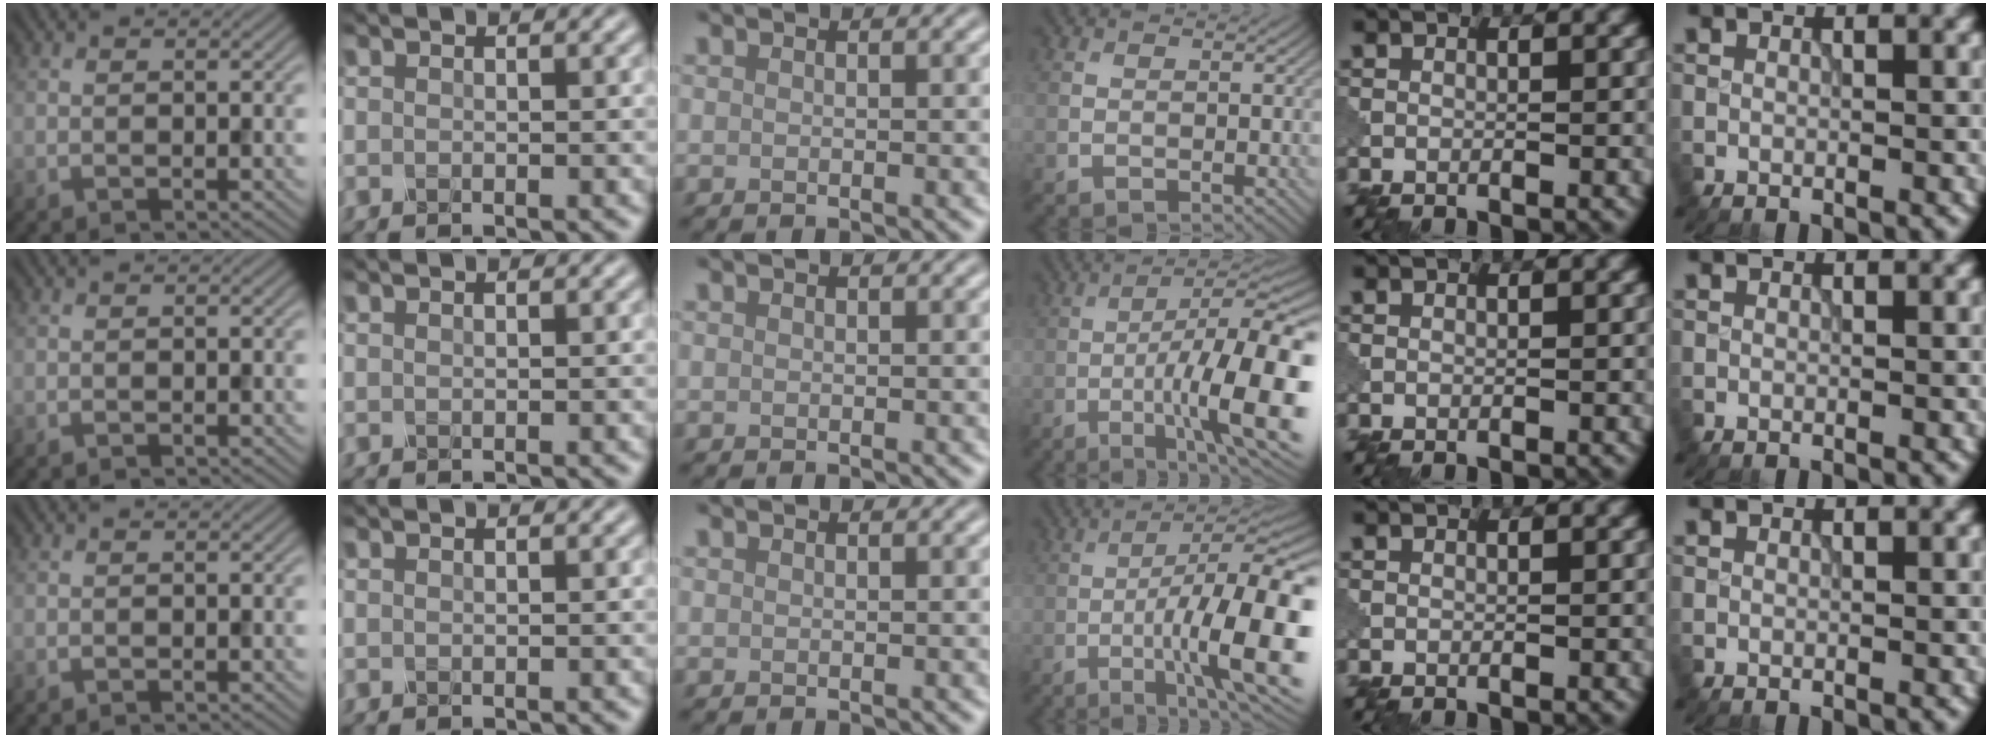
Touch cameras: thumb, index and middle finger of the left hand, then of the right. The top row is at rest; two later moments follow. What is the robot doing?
{"motion": "shake", "object": "sieve"}